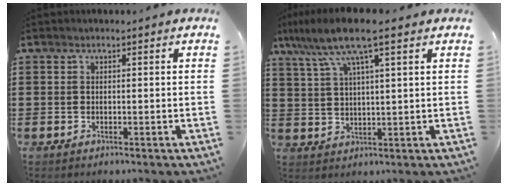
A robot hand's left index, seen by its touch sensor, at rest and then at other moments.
{"total": 8.6, "force": [5.5, 1.1, 6.5], "torque": [-0.140, -0.007, 0.094]}